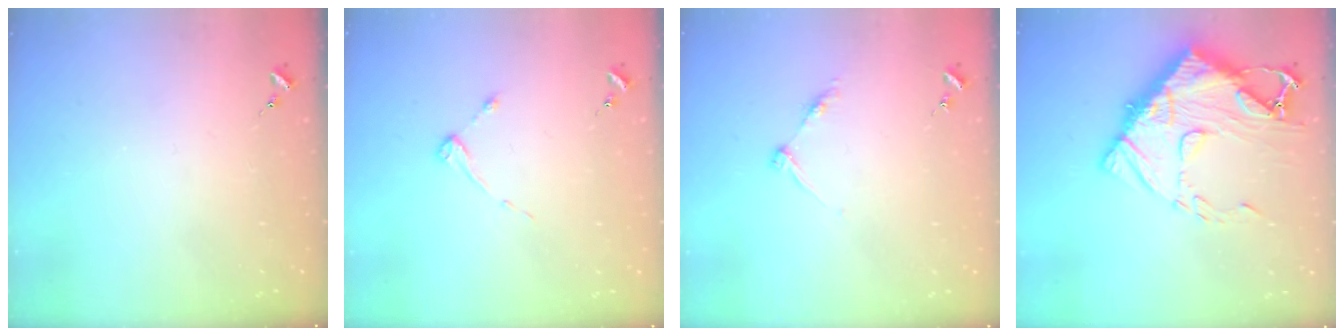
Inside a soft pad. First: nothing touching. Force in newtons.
{"total": 3.0, "press": 3.0, "slide": 0.4}
{"total": 5.1, "press": 5.0, "slide": 0.8}
{"total": 17.4, "press": 17.4, "slide": 1.6}